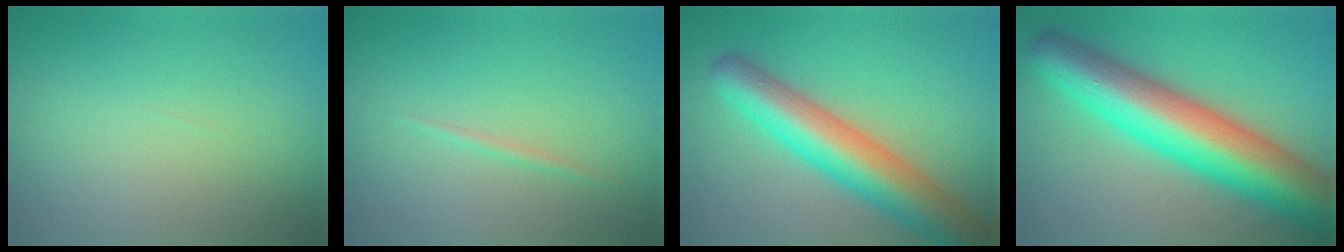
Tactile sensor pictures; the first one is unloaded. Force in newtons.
{"total": 0.6, "press": 0.6, "slide": 0.0}
{"total": 8.4, "press": 8.4, "slide": 0.4}
{"total": 11.8, "press": 11.8, "slide": 0.3}